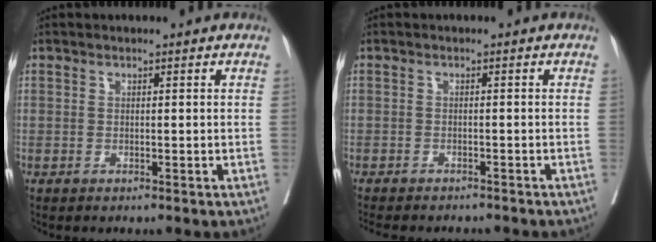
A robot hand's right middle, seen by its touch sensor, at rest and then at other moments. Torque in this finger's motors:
{"motor_torque": [1.00, -1.14, 0.08, 0.05]}